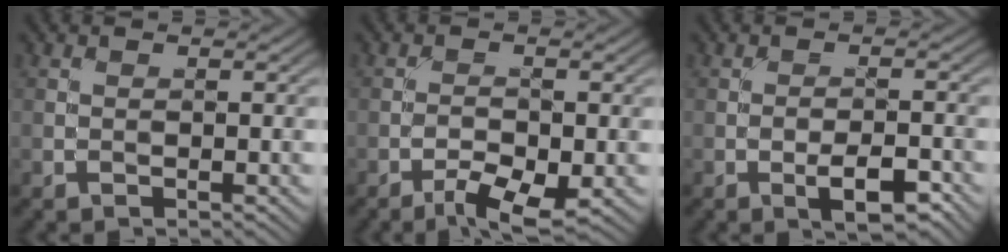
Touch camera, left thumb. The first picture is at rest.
{"total": 4.8, "force": [-2.9, 1.5, 3.5], "torque": [-0.057, 0.000, -0.049]}
{"total": 4.5, "force": [-2.2, 1.6, 3.6], "torque": [-0.059, 0.004, -0.034]}